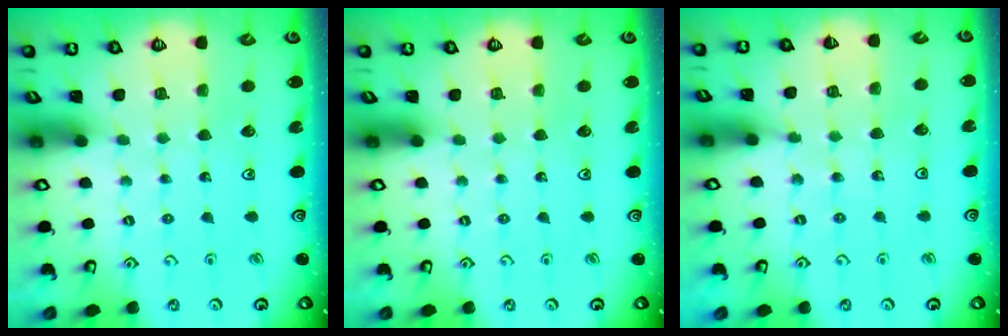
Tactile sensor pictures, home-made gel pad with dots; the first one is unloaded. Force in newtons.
{"total": 0.0}
{"total": 4.1, "press": 4.0, "slide": 1.1}